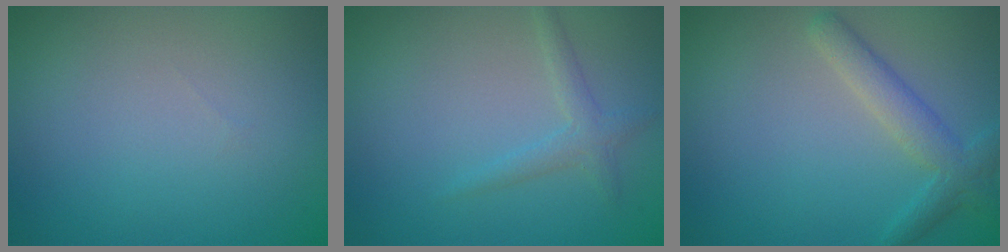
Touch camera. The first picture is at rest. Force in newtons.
{"total": 1.5, "press": 1.5, "slide": 0.0}
{"total": 2.9, "press": 2.9, "slide": 0.1}